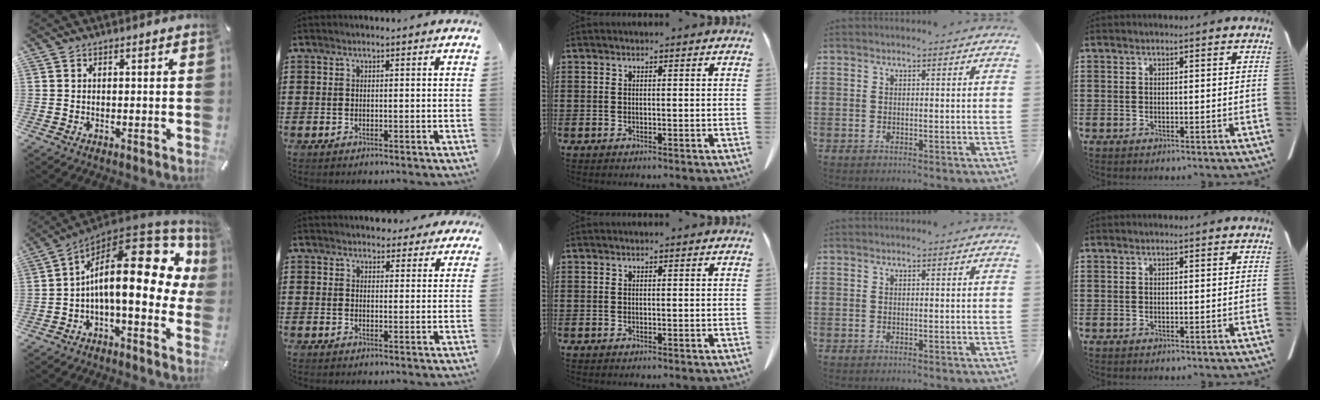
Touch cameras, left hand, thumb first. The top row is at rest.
{"thumb": {"total": 23.2, "force": [3.7, 10.1, 20.5], "torque": [-0.344, -0.050, 0.064]}, "index": {"total": 3.4, "force": [3.1, 1.5, 0.3], "torque": [-0.008, -0.003, 0.056]}}